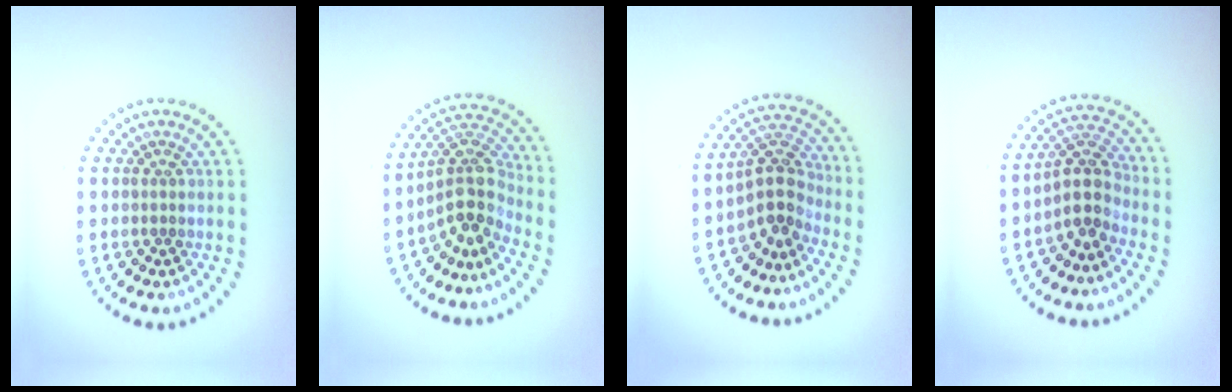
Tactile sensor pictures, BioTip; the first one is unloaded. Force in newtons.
{"total": 4.2, "press": 3.1, "slide": 2.7}
{"total": 3.5, "press": 2.8, "slide": 2.1}
{"total": 3.5, "press": 2.7, "slide": 2.2}